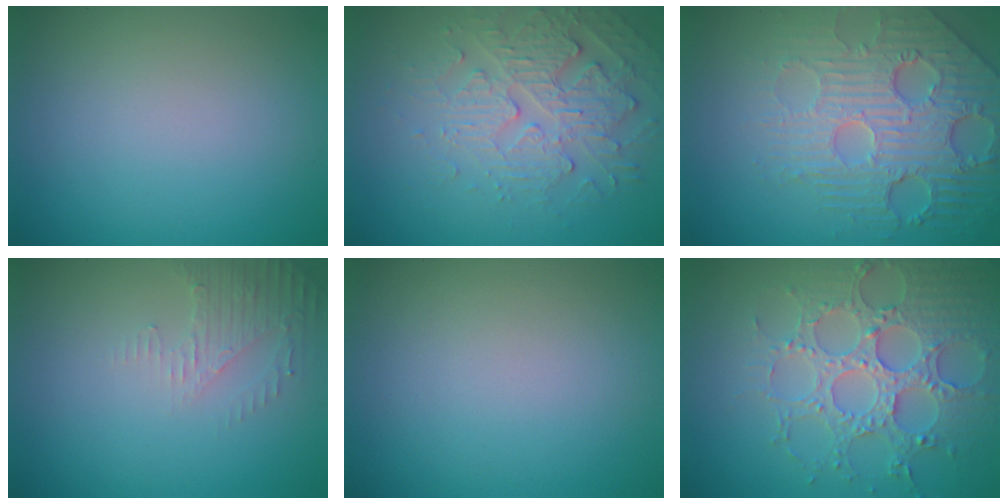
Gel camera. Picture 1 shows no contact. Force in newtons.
{"total": 4.0, "press": 3.6, "slide": 1.8}
{"total": 7.1, "press": 5.4, "slide": 4.7}
{"total": 2.2, "press": 2.1, "slide": 0.5}
{"total": 0.0}
{"total": 5.8, "press": 5.2, "slide": 2.5}